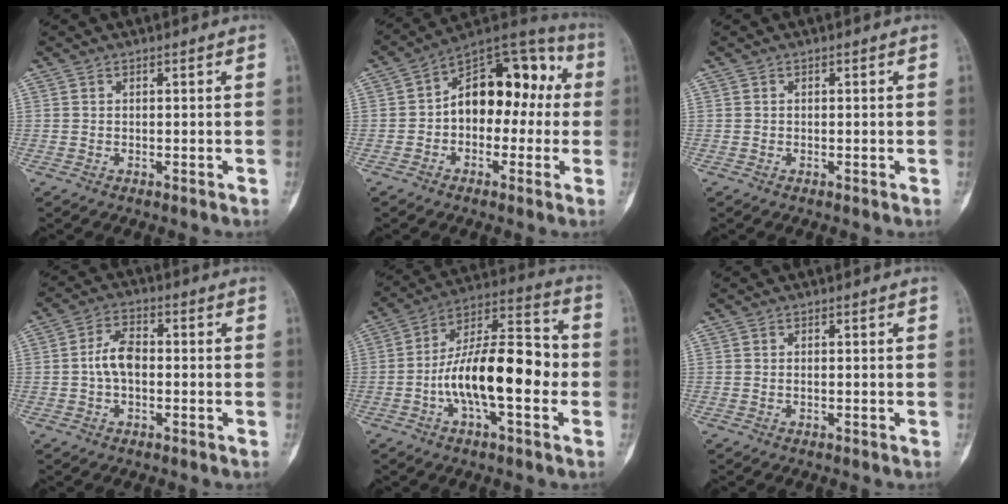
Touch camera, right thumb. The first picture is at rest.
{"total": 15.9, "force": [0.5, 10.1, 12.2], "torque": [-0.127, 0.053, -0.007]}
{"total": 0.0}
{"total": 5.8, "force": [-0.5, 3.5, 4.6], "torque": [-0.082, 0.020, -0.017]}
{"total": 18.7, "force": [-3.3, 7.3, 17.0], "torque": [-0.271, 0.041, -0.063]}
{"total": 0.0}